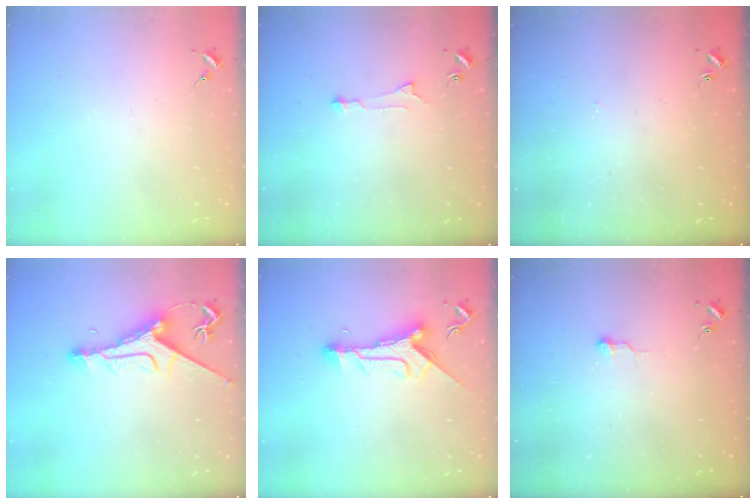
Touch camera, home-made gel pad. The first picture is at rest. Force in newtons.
{"total": 5.1, "press": 5.1, "slide": 0.3}
{"total": 1.2, "press": 1.1, "slide": 0.1}
{"total": 9.9, "press": 9.8, "slide": 1.3}
{"total": 10.8, "press": 10.8, "slide": 0.6}
{"total": 6.6, "press": 6.6, "slide": 0.4}